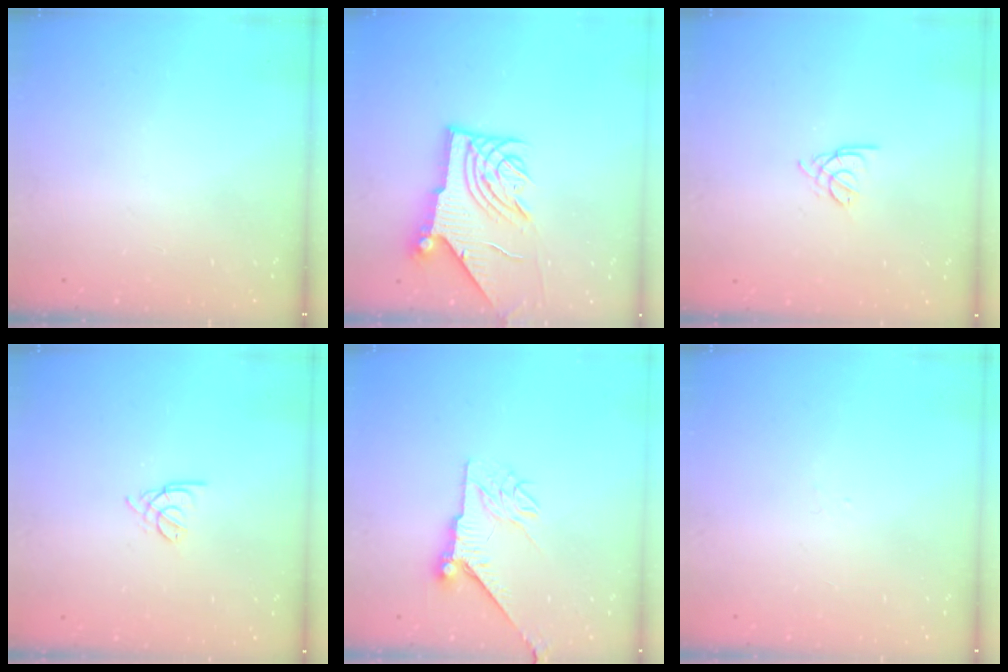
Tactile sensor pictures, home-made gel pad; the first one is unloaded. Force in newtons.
{"total": 10.2, "press": 10.1, "slide": 1.1}
{"total": 2.2, "press": 2.2, "slide": 0.5}
{"total": 1.8, "press": 1.7, "slide": 0.5}
{"total": 8.2, "press": 8.1, "slide": 0.7}
{"total": 1.6, "press": 1.5, "slide": 0.4}